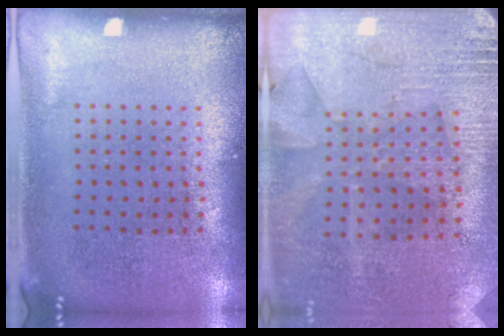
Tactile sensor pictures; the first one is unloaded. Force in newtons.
{"total": 2.8, "press": 2.7, "slide": 0.7}